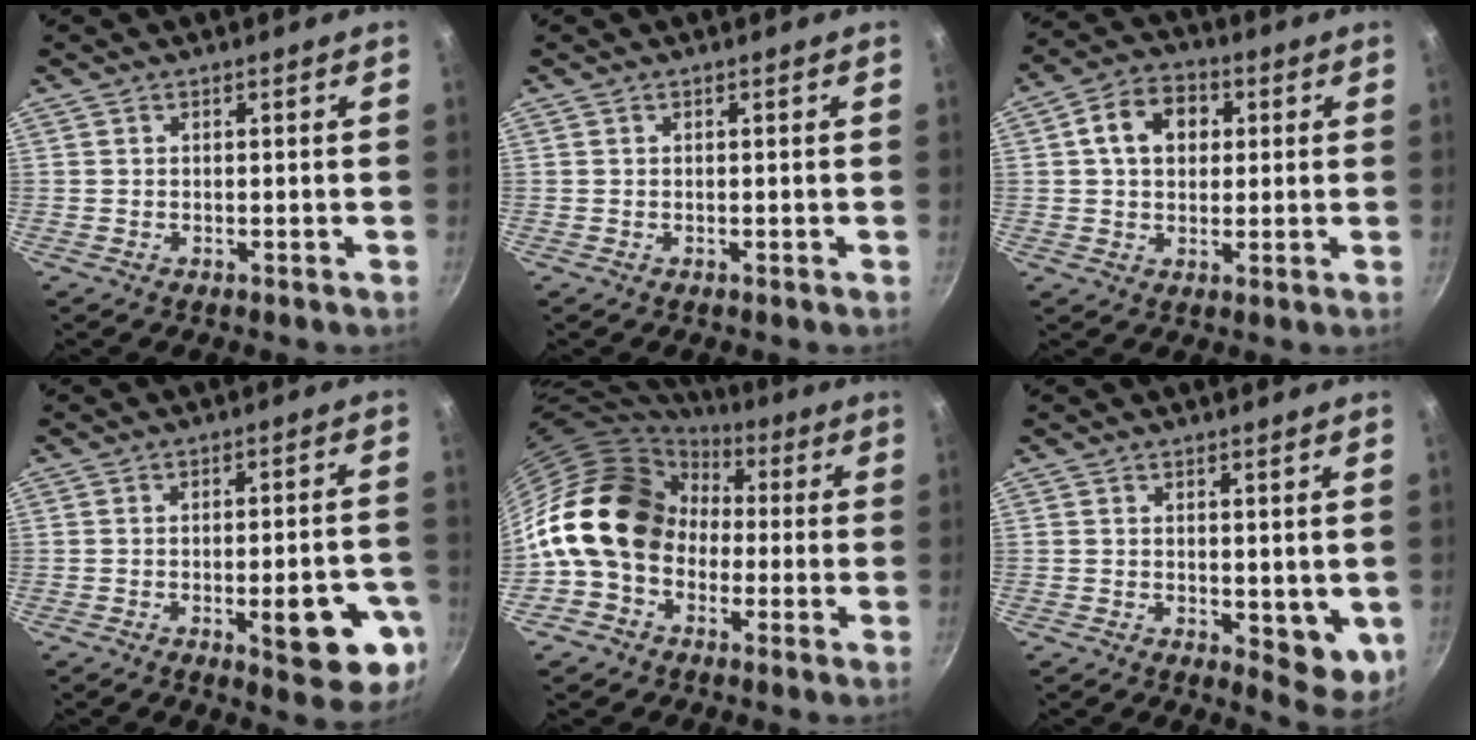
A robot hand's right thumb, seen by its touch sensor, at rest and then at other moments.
{"total": 0.0}
{"total": 9.7, "force": [2.2, 7.3, 6.0], "torque": [-0.077, 0.014, 0.025]}
{"total": 12.5, "force": [-4.4, 4.2, 10.9], "torque": [-0.112, 0.017, -0.053]}
{"total": 17.4, "force": [0.5, 13.8, 10.6], "torque": [-0.158, 0.044, -0.006]}
{"total": 7.2, "force": [-0.1, 3.8, 6.1], "torque": [-0.065, -0.016, 0.004]}